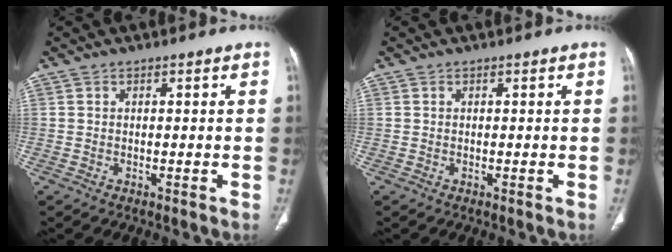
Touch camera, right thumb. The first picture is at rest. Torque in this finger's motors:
{"motor_torque": [0.01, 0.01, 0.00, 0.00, 0.00]}